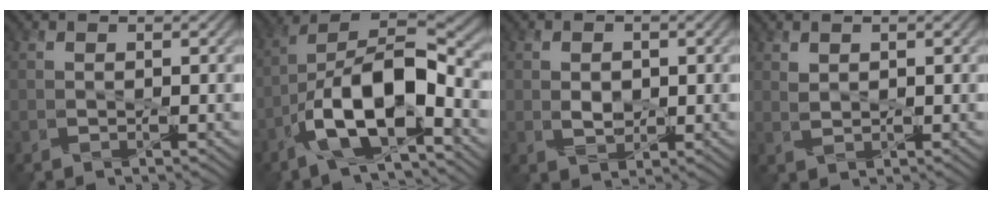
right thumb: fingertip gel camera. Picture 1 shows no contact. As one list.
[{"total": 13.1, "force": [-5.8, 4.8, 10.7], "torque": [-0.191, 0.001, -0.115]}, {"total": 2.5, "force": [0.0, 1.8, 1.7], "torque": [-0.037, -0.001, 0.002]}, {"total": 1.7, "force": [1.4, 0.7, 0.7], "torque": [-0.028, 0.001, 0.026]}]